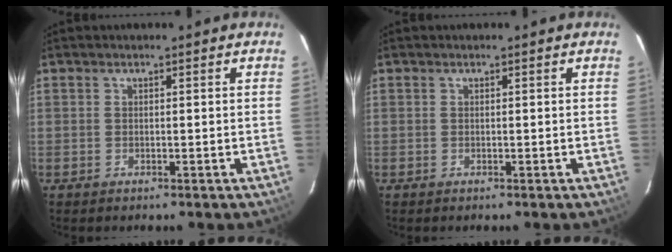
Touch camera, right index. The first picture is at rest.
{"total": 0.0}